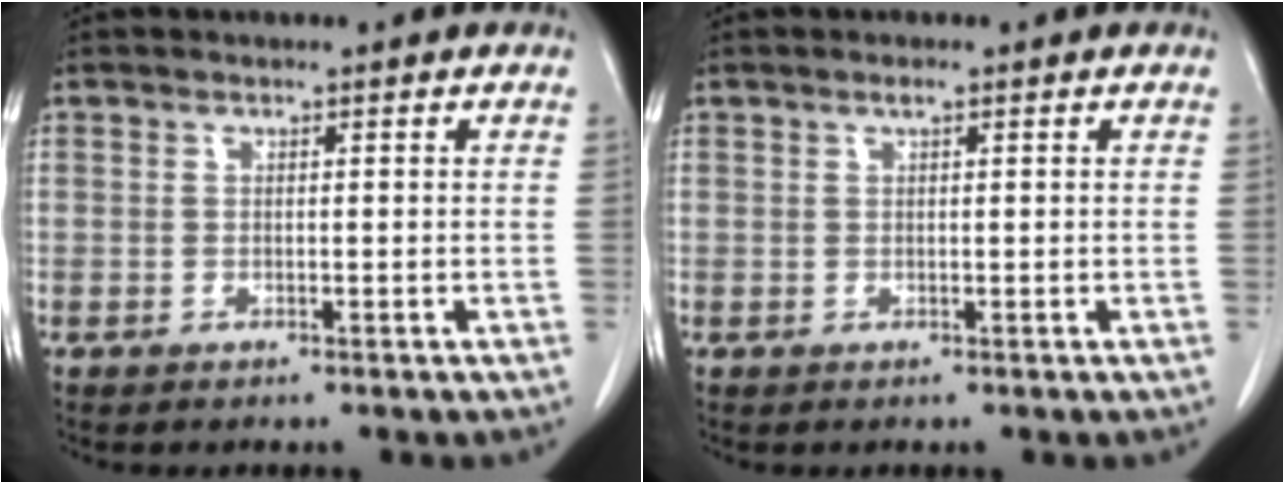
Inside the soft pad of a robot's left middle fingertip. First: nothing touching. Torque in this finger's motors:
{"motor_torque": [0.28, -0.17, -0.02, 0.00]}